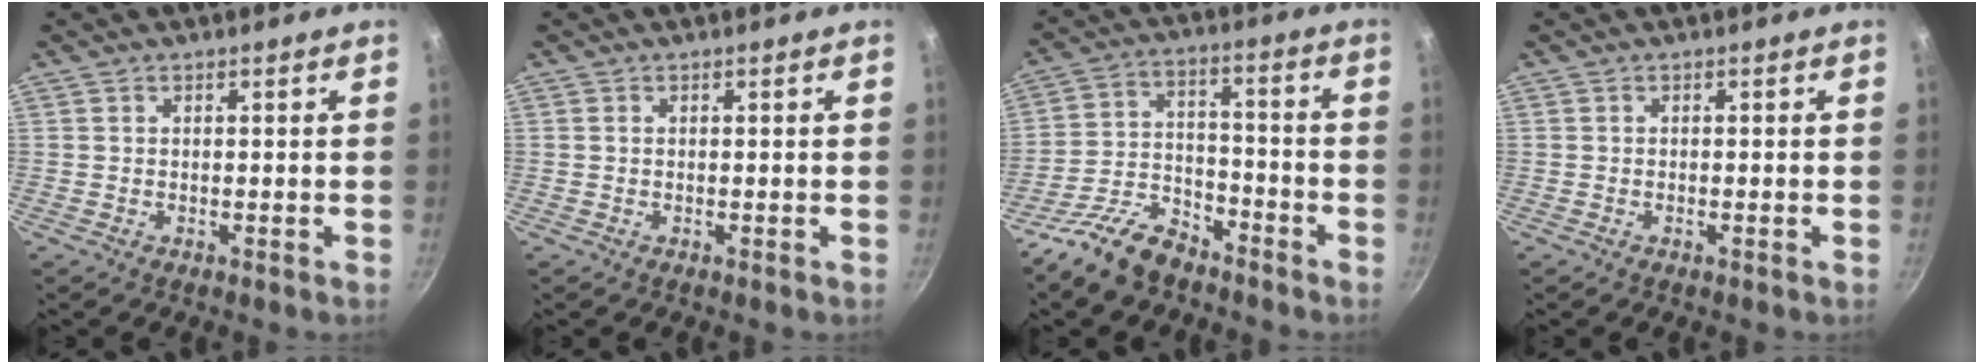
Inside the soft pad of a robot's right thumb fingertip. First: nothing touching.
{"total": 0.0}
{"total": 11.1, "force": [-8.4, 5.3, 4.9], "torque": [-0.079, 0.071, -0.165]}
{"total": 0.5, "force": [-0.2, 0.1, 0.5], "torque": [-0.010, 0.002, -0.005]}